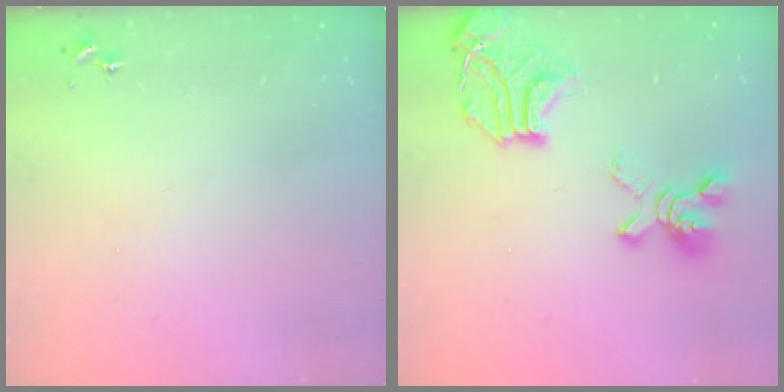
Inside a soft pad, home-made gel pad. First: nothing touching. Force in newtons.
{"total": 20.9, "press": 20.8, "slide": 2.0}